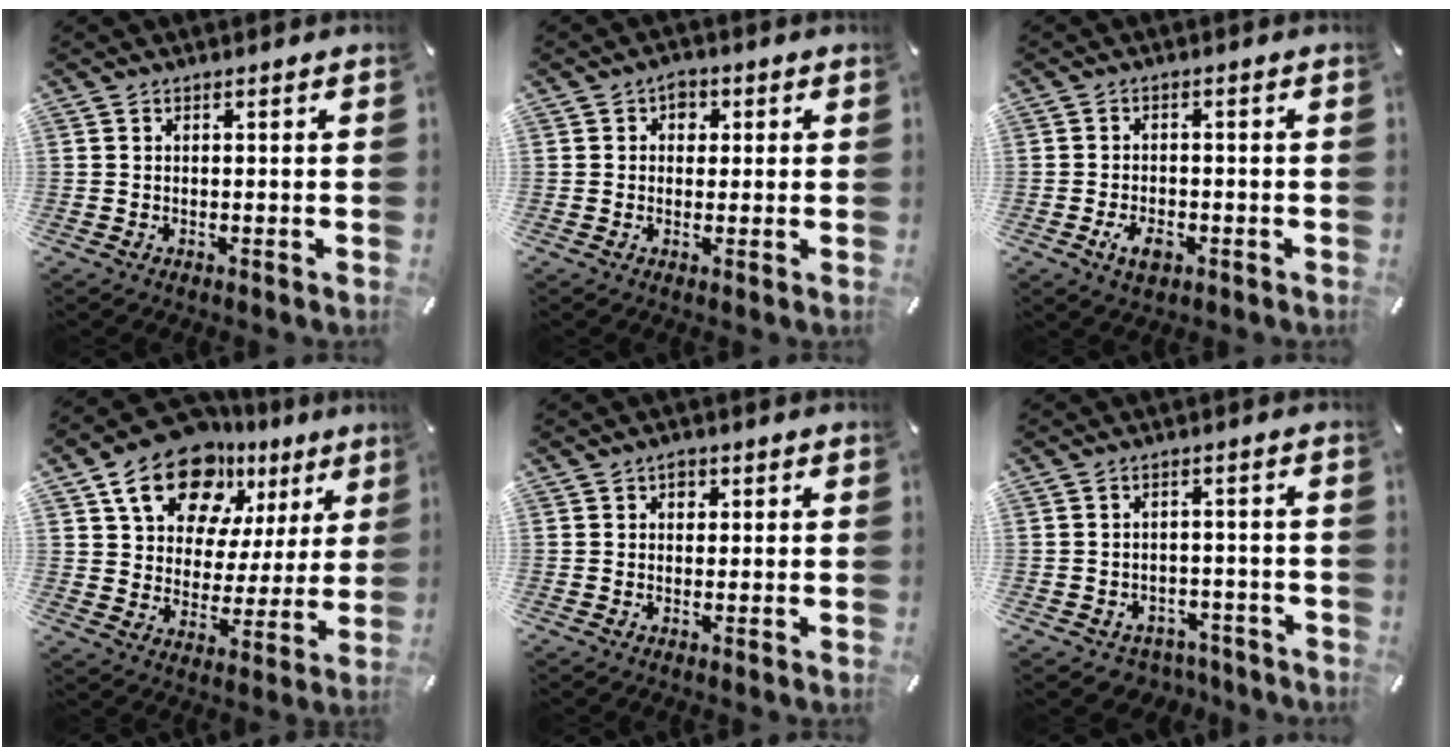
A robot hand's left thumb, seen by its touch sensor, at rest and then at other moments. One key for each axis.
{"total": 3.2, "fx": 0.5, "fy": 2.7, "fz": 1.7, "tx": -0.011, "ty": 0.000, "tz": 0.002}
{"total": 4.4, "fx": -2.0, "fy": 2.7, "fz": 2.9, "tx": -0.068, "ty": 0.003, "tz": -0.039}
{"total": 17.5, "fx": 10.7, "fy": 11.5, "fz": 7.9, "tx": -0.127, "ty": -0.061, "tz": 0.193}
{"total": 1.9, "fx": 0.5, "fy": 1.6, "fz": 0.9, "tx": -0.004, "ty": 0.001, "tz": 0.003}
{"total": 3.7, "fx": -2.2, "fy": 2.9, "fz": 0.9, "tx": -0.016, "ty": 0.014, "tz": -0.042}